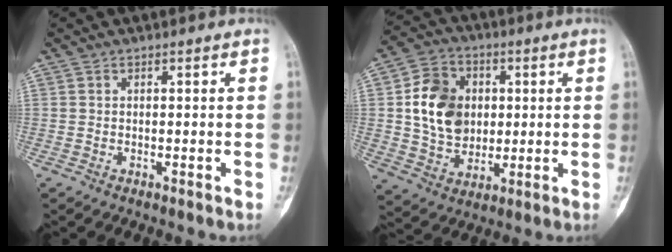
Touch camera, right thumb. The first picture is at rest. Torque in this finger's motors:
{"motor_torque": [0.37, 1.80, 0.15, -0.23, 0.21]}